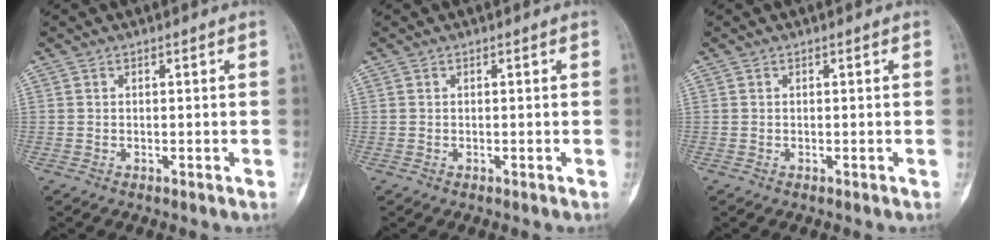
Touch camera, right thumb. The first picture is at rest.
{"total": 0.0}
{"total": 0.0}